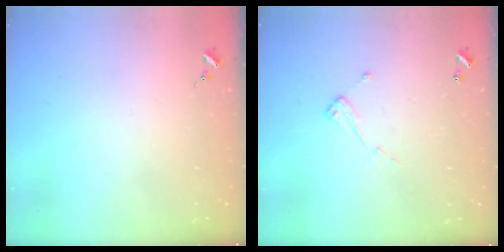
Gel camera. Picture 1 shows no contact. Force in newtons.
{"total": 6.9, "press": 6.9, "slide": 0.3}